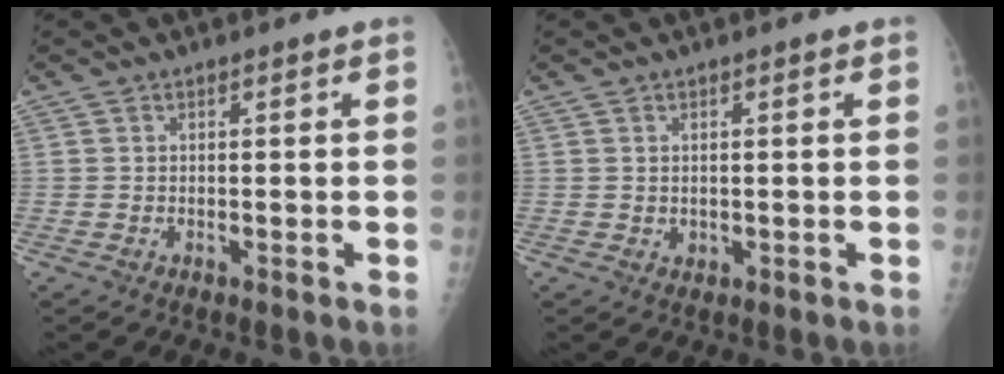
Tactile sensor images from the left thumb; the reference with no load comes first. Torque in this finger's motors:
{"motor_torque": [-0.35, -0.07, 0.22, 0.04, -0.02]}